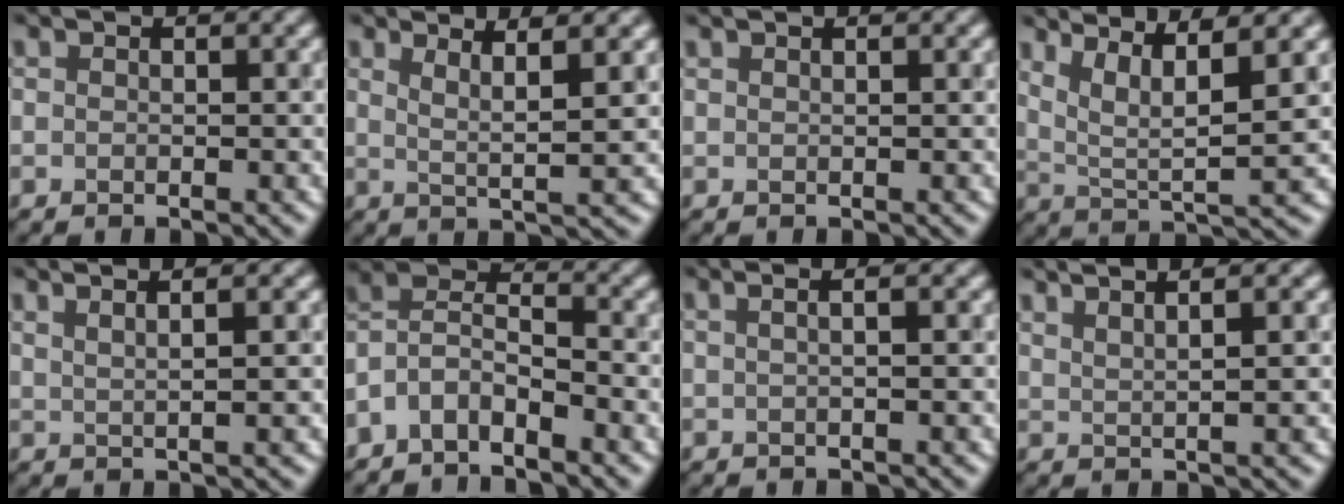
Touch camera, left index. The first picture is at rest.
{"total": 3.4, "force": [1.7, 0.3, 2.9], "torque": [-0.051, 0.001, 0.042]}
{"total": 1.9, "force": [1.3, 0.9, 1.1], "torque": [0.006, 0.006, -0.004]}
{"total": 6.6, "force": [3.6, 1.1, 5.5], "torque": [-0.096, 0.009, 0.080]}
{"total": 5.3, "force": [3.3, 1.8, 3.6], "torque": [-0.032, 0.039, 0.025]}
{"total": 4.0, "force": [-3.3, 1.5, 1.8], "torque": [-0.037, 0.010, -0.066]}
{"total": 3.4, "force": [1.3, 1.7, 2.6], "torque": [-0.010, 0.029, -0.014]}
{"total": 6.0, "force": [4.1, 1.9, 3.9], "torque": [-0.037, 0.042, 0.036]}